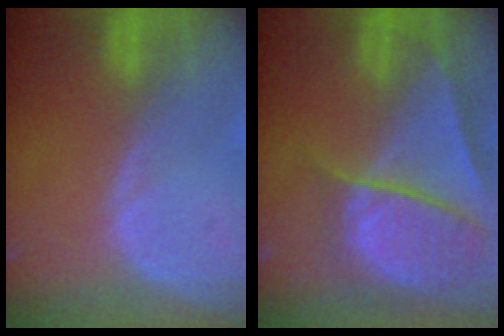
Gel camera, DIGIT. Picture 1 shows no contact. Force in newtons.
{"total": 10.0, "press": 8.4, "slide": 5.5}